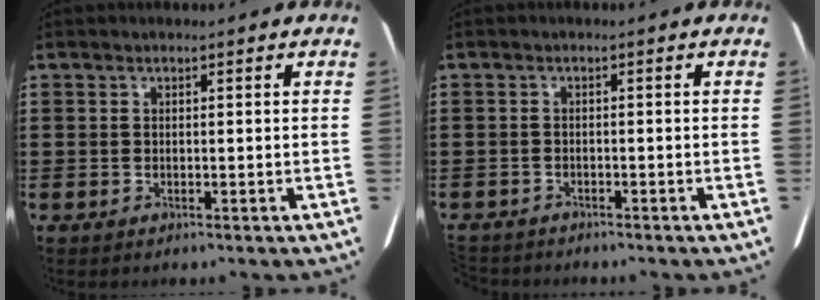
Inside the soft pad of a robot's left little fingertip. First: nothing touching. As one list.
[{"total": 1.1, "force": [-1.1, 0.0, 0.0], "torque": [-0.003, 0.000, -0.025]}]